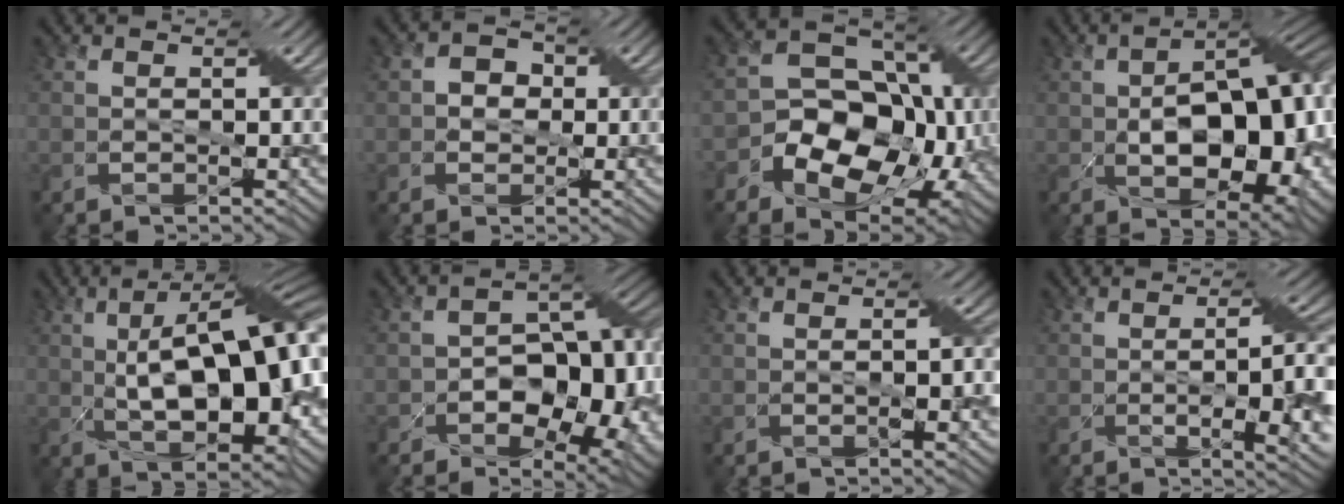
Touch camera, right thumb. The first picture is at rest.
{"total": 2.7, "force": [0.0, 2.4, 1.1], "torque": [-0.021, 0.007, -0.009]}
{"total": 15.6, "force": [-4.0, 11.3, 9.9], "torque": [-0.165, -0.023, -0.066]}
{"total": 15.2, "force": [-1.1, 8.0, 12.8], "torque": [-0.182, -0.004, -0.006]}
{"total": 17.2, "force": [0.5, 7.0, 15.7], "torque": [-0.230, 0.017, 0.001]}
{"total": 13.0, "force": [-3.4, 8.1, 9.6], "torque": [-0.119, -0.016, -0.046]}
{"total": 3.1, "force": [-0.3, 0.6, 3.0], "torque": [-0.049, 0.000, -0.002]}
{"total": 10.4, "force": [-1.3, 3.2, 9.9], "torque": [-0.140, -0.005, -0.010]}